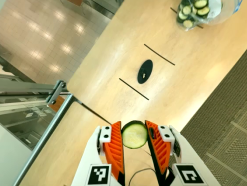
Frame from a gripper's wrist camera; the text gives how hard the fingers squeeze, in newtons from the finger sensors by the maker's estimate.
{"total": 10.1, "left": 10.4, "right": 9.8}